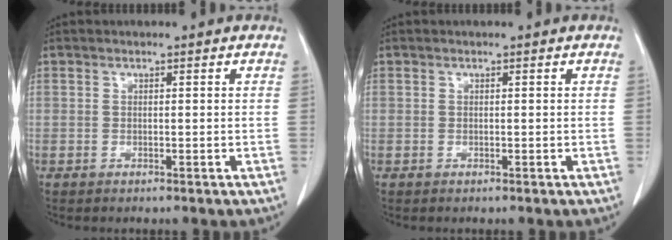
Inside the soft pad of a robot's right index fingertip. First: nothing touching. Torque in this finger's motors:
{"motor_torque": [-0.01, 0.04, -0.02, -0.01]}